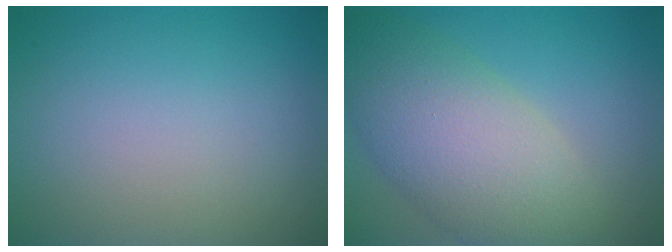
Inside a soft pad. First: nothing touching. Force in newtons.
{"total": 8.3, "press": 8.2, "slide": 0.8}